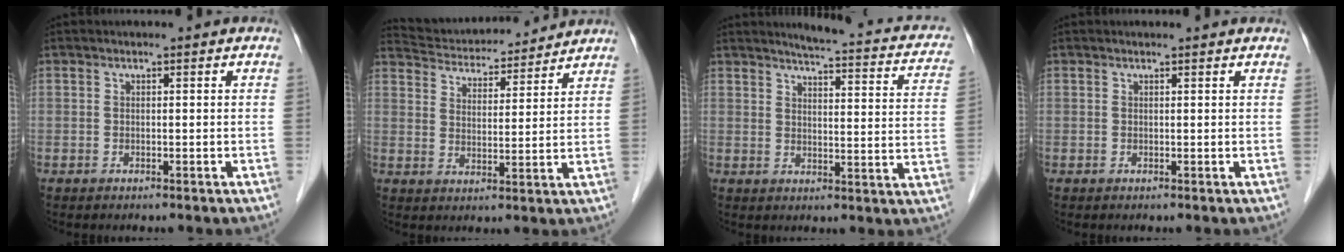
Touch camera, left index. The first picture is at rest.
{"total": 14.1, "force": [13.6, 2.3, 3.1], "torque": [-0.053, 0.021, 0.205]}
{"total": 14.9, "force": [12.5, 2.9, 7.7], "torque": [-0.084, -0.014, 0.122]}
{"total": 2.0, "force": [1.9, 0.2, 0.4], "torque": [-0.014, 0.010, 0.018]}